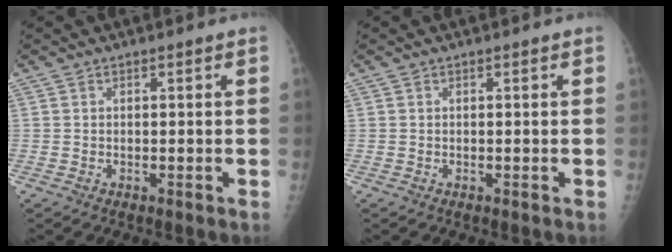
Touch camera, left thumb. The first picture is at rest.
{"total": 0.0}